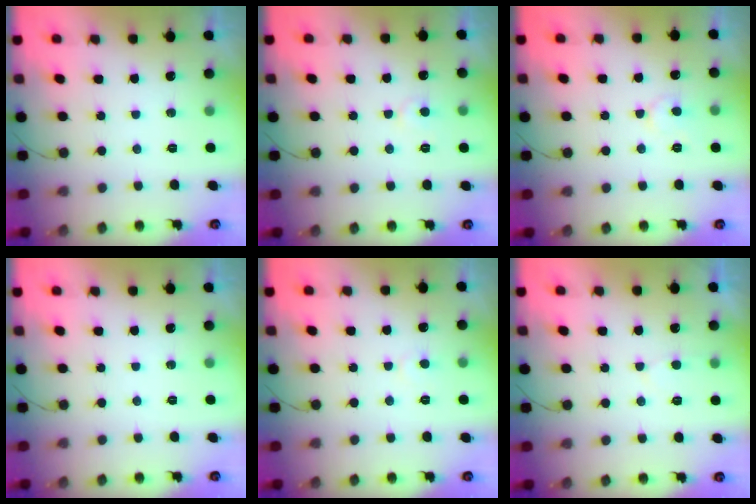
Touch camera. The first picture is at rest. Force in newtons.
{"total": 4.1, "press": 4.1, "slide": 0.4}
{"total": 4.2, "press": 4.2, "slide": 0.2}
{"total": 0.0}
{"total": 3.9, "press": 3.9, "slide": 0.4}
{"total": 3.4, "press": 3.4, "slide": 0.5}